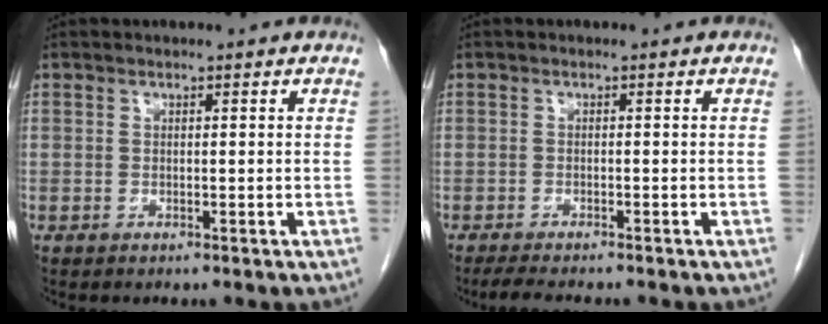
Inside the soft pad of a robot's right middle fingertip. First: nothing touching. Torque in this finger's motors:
{"motor_torque": [0.05, -0.04, 0.00, 0.00]}